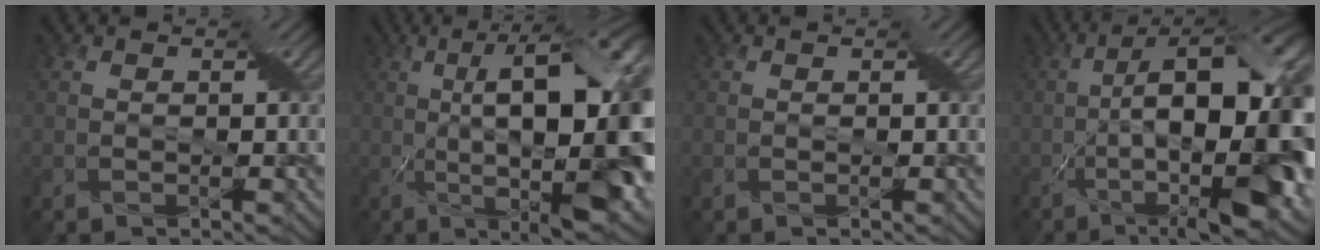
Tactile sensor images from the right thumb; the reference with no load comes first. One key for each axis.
{"total": 21.2, "fx": -0.4, "fy": 7.4, "fz": 19.8, "tx": -0.255, "ty": 0.016, "tz": -0.011}
{"total": 0.0}
{"total": 21.5, "fx": -3.2, "fy": 8.3, "fz": 19.5, "tx": -0.258, "ty": 0.006, "tz": -0.048}